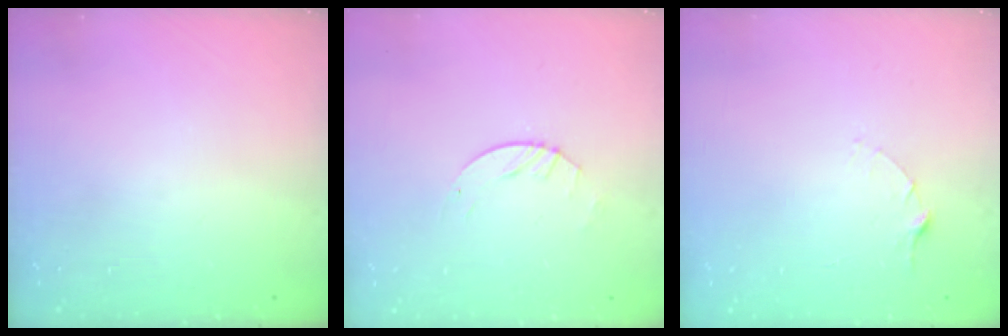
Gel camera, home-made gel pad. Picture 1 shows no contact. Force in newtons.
{"total": 2.8, "press": 2.8, "slide": 0.4}
{"total": 2.5, "press": 2.5, "slide": 0.3}